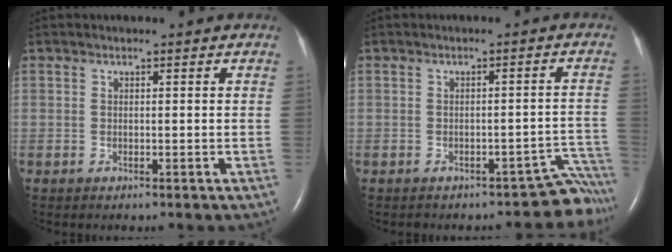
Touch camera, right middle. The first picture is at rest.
{"total": 6.3, "force": [-6.1, 1.5, -0.2], "torque": [0.035, 0.049, -0.064]}